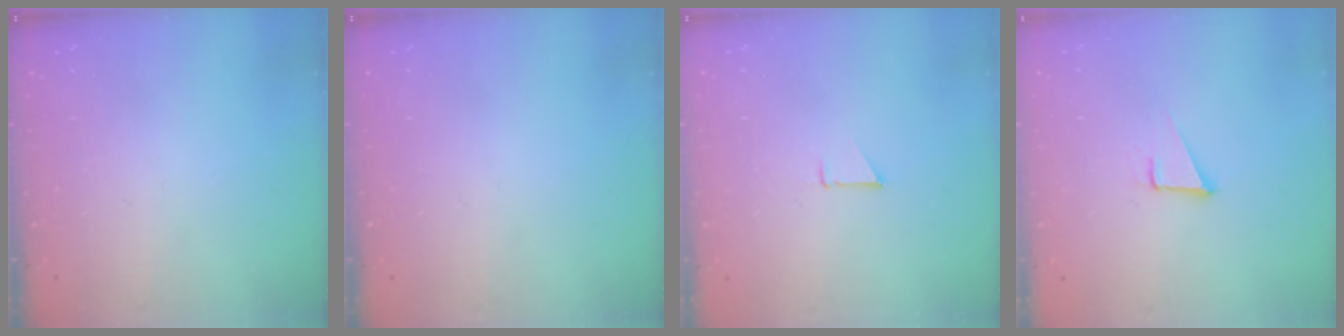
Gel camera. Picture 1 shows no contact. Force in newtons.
{"total": 0.0}
{"total": 0.9, "press": 0.9, "slide": 0.1}
{"total": 3.6, "press": 2.8, "slide": 2.3}